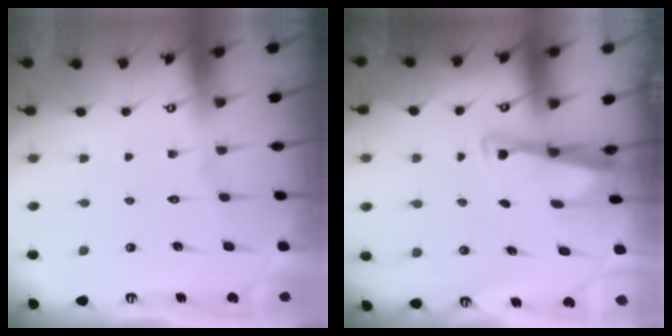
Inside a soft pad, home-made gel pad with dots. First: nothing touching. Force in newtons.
{"total": 3.0, "press": 3.0, "slide": 0.5}